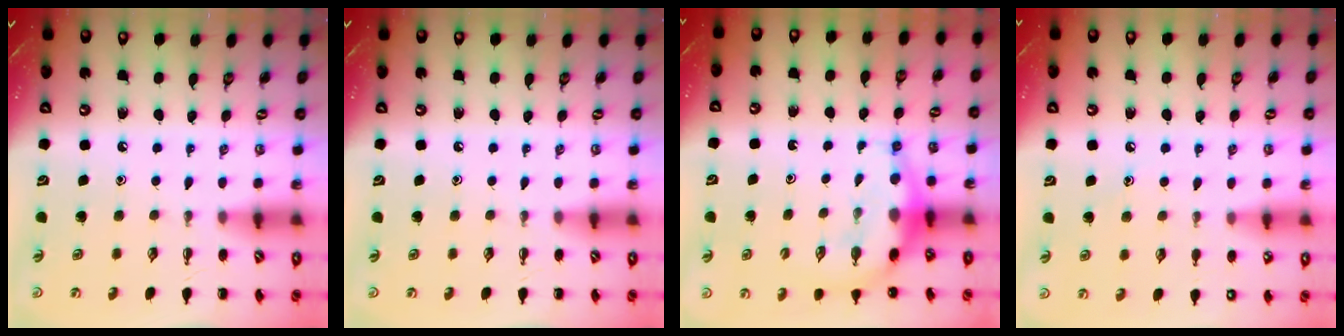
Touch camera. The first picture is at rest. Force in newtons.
{"total": 0.0}
{"total": 7.2, "press": 7.2, "slide": 1.1}
{"total": 7.1, "press": 6.8, "slide": 1.9}